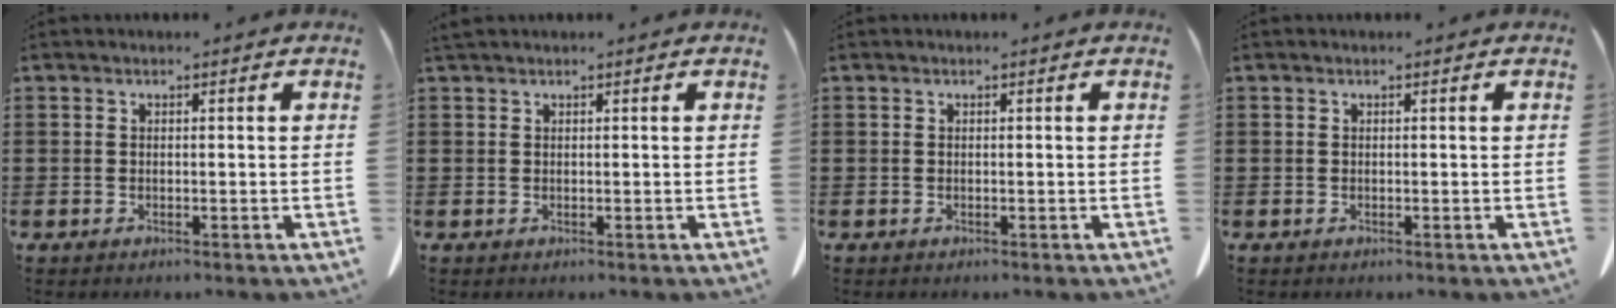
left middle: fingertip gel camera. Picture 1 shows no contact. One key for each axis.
{"total": 0.6, "fx": 0.6, "fy": 0.1, "fz": 0.3, "tx": -0.007, "ty": -0.001, "tz": 0.012}
{"total": 0.0}
{"total": 0.0}